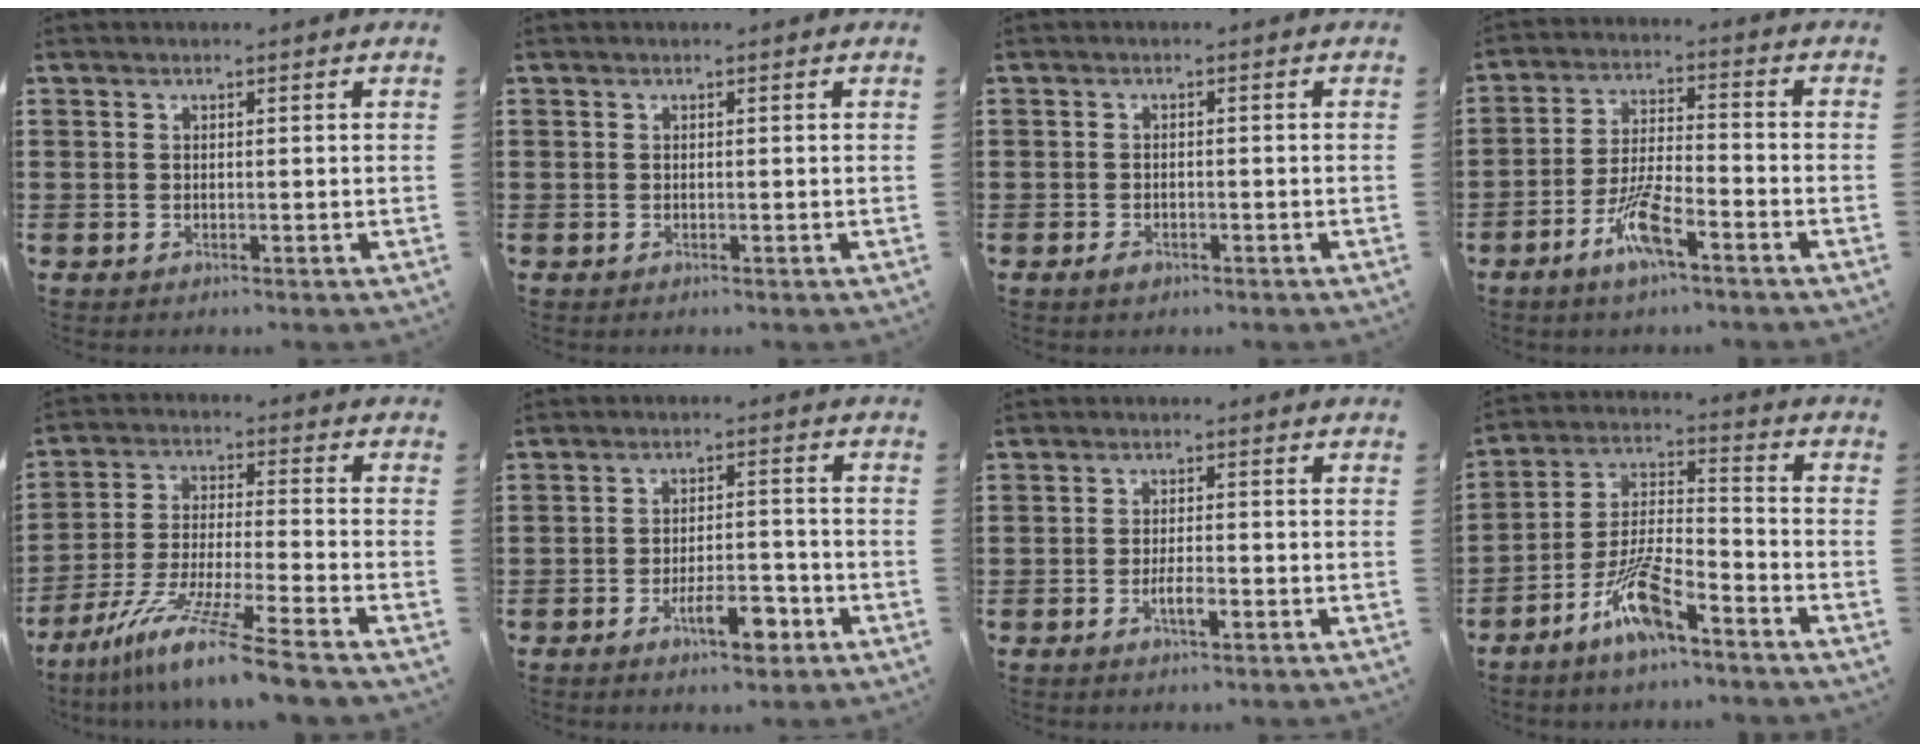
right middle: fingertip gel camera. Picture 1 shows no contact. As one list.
[{"total": 0.0}, {"total": 1.1, "force": [-0.7, 0.6, 0.5], "torque": [-0.012, -0.001, -0.015]}, {"total": 7.3, "force": [-4.2, 1.5, 5.8], "torque": [-0.132, -0.007, -0.081]}, {"total": 11.2, "force": [-9.1, -0.8, 6.5], "torque": [-0.133, -0.004, -0.185]}, {"total": 6.8, "force": [-3.9, 2.4, 5.1], "torque": [-0.090, 0.006, -0.071]}, {"total": 3.1, "force": [-1.3, 0.9, 2.7], "torque": [-0.046, 0.003, -0.024]}, {"total": 9.2, "force": [-6.3, 2.0, 6.4], "torque": [-0.146, -0.002, -0.121]}]